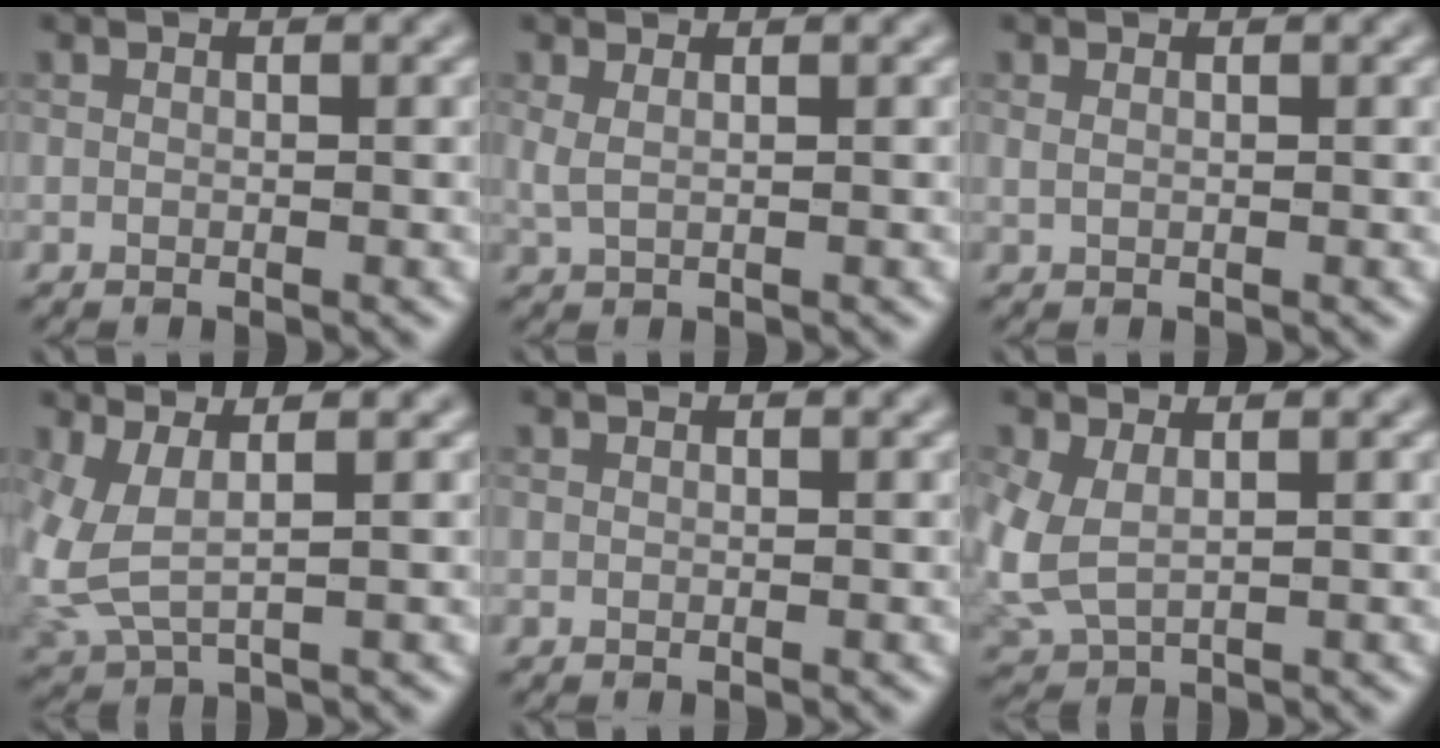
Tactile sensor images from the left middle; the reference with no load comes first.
{"total": 1.4, "force": [0.7, 0.6, 1.1], "torque": [-0.020, -0.004, 0.009]}
{"total": 0.7, "force": [0.5, 0.3, 0.4], "torque": [-0.009, 0.000, 0.004]}
{"total": 4.3, "force": [0.8, 1.8, 3.8], "torque": [-0.113, -0.007, 0.022]}
{"total": 0.0}
{"total": 4.1, "force": [0.8, 2.5, 3.1], "torque": [-0.092, -0.006, 0.017]}